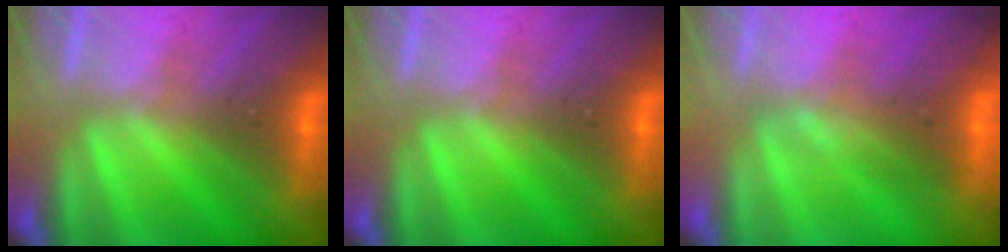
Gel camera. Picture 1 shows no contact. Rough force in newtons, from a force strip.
{"total": 0.0}
{"total": 1.6}